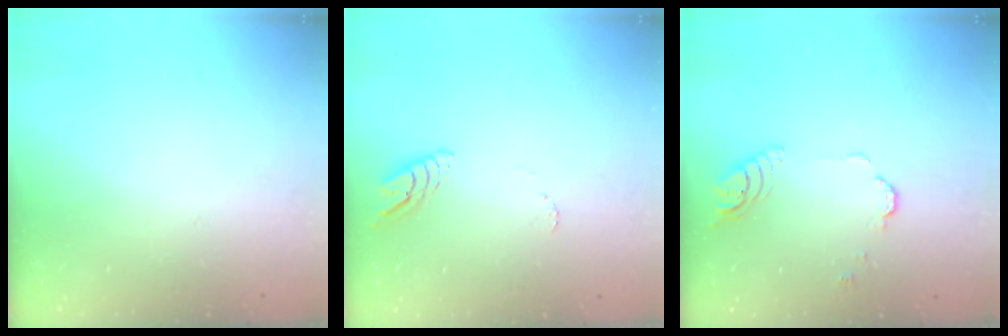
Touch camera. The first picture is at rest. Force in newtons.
{"total": 5.6, "press": 5.6, "slide": 0.3}
{"total": 5.3, "press": 5.2, "slide": 0.6}